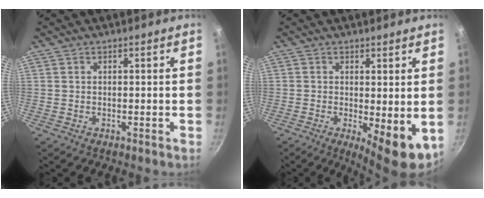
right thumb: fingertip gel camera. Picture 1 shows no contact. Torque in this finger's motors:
{"motor_torque": [-0.15, 0.70, 0.05, 0.01, 0.20]}